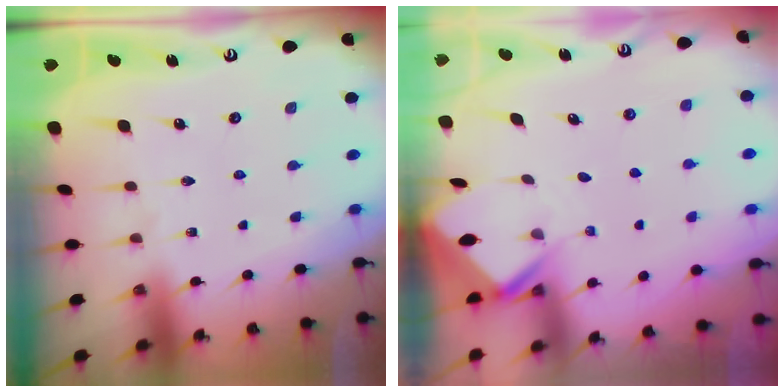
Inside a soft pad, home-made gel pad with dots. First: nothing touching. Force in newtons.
{"total": 2.6, "press": 2.6, "slide": 0.1}